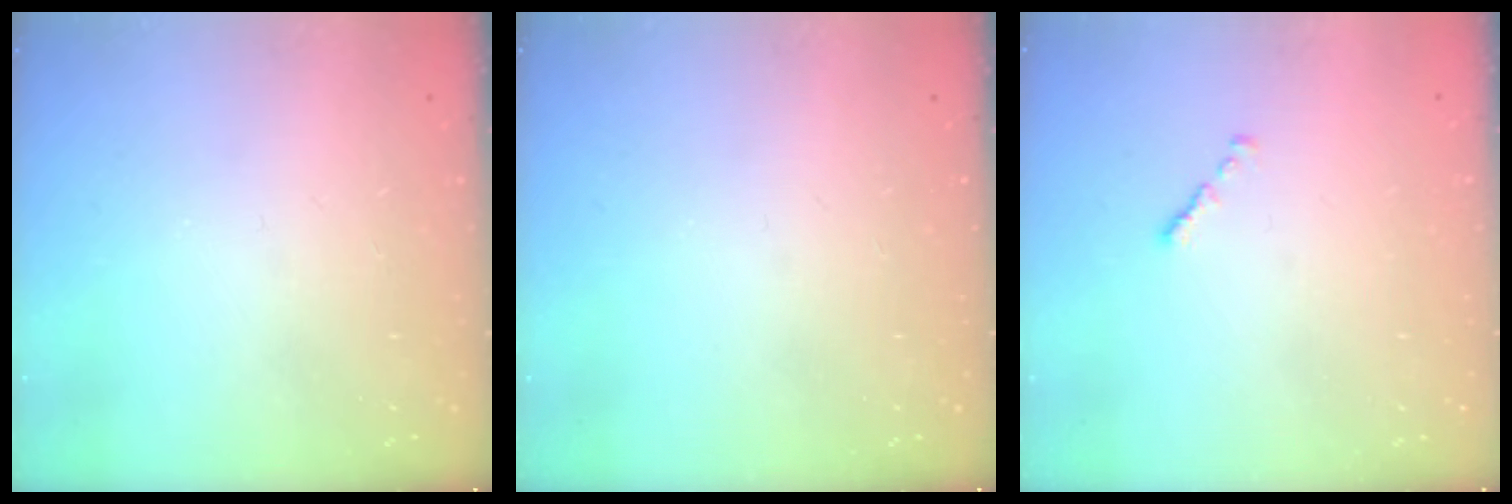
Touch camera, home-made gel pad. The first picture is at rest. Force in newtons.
{"total": 0.0}
{"total": 0.7, "press": 0.6, "slide": 0.4}